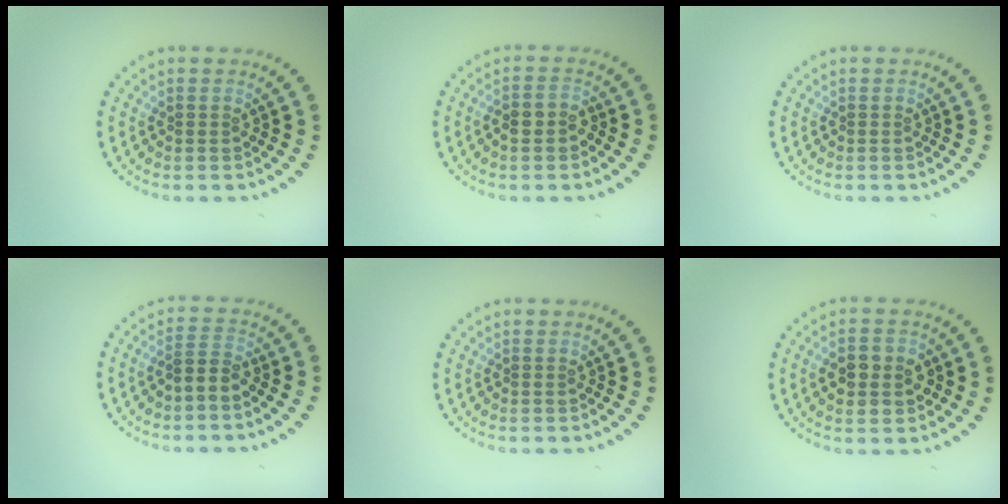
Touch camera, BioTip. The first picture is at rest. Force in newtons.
{"total": 2.0, "press": 1.9, "slide": 0.8}
{"total": 0.0}
{"total": 1.9, "press": 1.6, "slide": 1.0}
{"total": 0.0}
{"total": 3.6, "press": 3.6, "slide": 0.2}